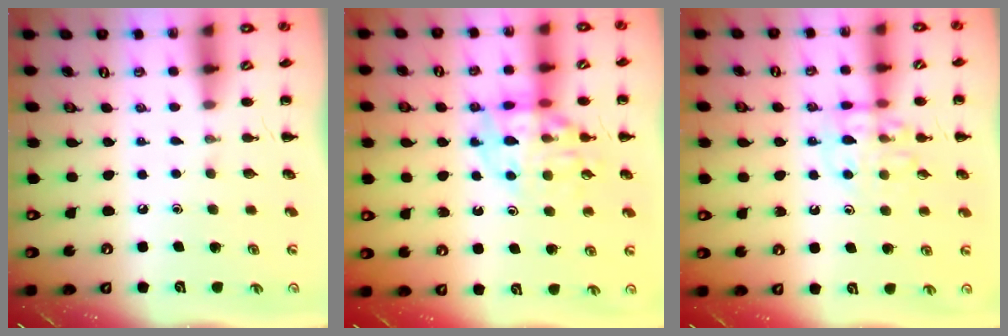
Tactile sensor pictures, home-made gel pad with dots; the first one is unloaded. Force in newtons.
{"total": 14.0, "press": 13.8, "slide": 2.4}
{"total": 12.1, "press": 12.0, "slide": 1.5}